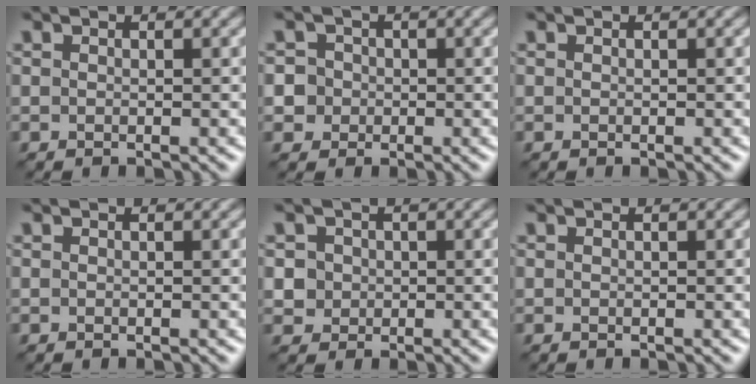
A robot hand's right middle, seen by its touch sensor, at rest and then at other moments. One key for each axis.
{"total": 4.0, "fx": 0.1, "fy": 3.8, "fz": 1.2, "tx": -0.006, "ty": 0.028, "tz": -0.013}
{"total": 0.0}
{"total": 0.0}
{"total": 2.8, "fx": 0.6, "fy": 2.5, "fz": 0.9, "tx": -0.017, "ty": 0.006, "tz": 0.015}
{"total": 0.0}